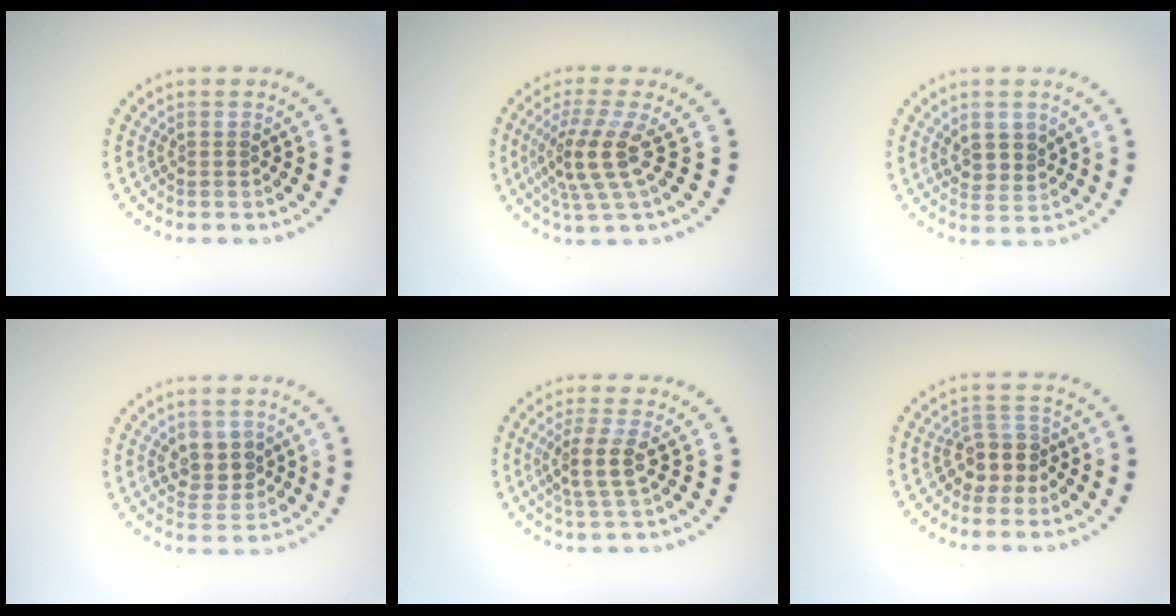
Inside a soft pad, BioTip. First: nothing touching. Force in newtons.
{"total": 4.1, "press": 3.0, "slide": 2.7}
{"total": 2.5, "press": 2.4, "slide": 0.9}
{"total": 2.8, "press": 2.7, "slide": 0.7}
{"total": 2.8, "press": 2.3, "slide": 1.6}
{"total": 2.8, "press": 2.4, "slide": 1.5}